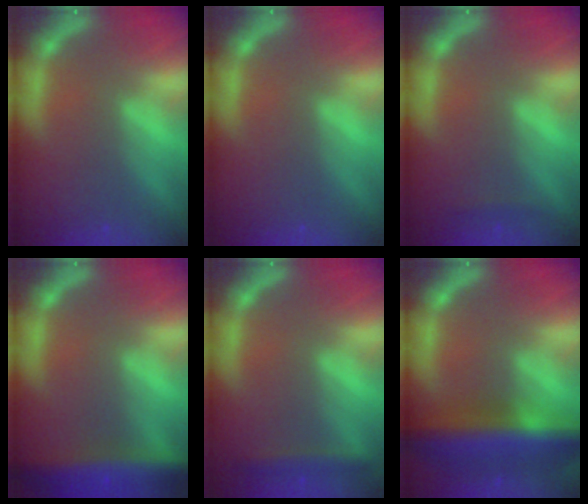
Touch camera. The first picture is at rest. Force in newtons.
{"total": 0.0}
{"total": 0.9}
{"total": 8.0}
{"total": 2.4}
{"total": 9.5}